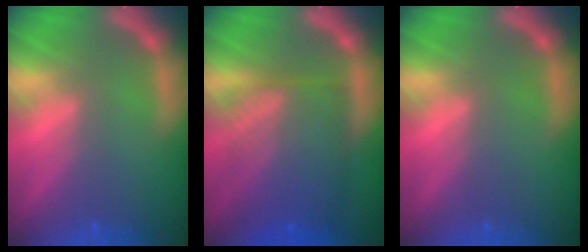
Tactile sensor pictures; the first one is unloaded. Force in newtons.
{"total": 9.5}
{"total": 0.0}